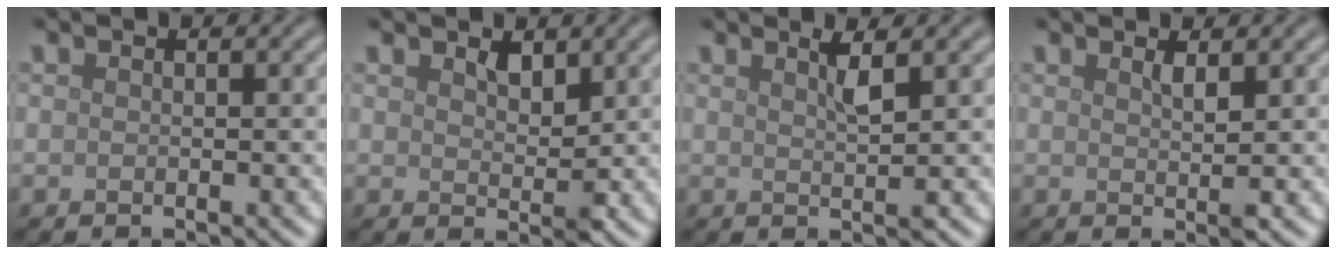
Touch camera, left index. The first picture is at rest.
{"total": 1.9, "force": [1.2, 0.9, 1.2], "torque": [-0.021, -0.006, 0.023]}
{"total": 2.0, "force": [1.0, 0.2, 1.7], "torque": [-0.027, -0.001, 0.014]}
{"total": 1.5, "force": [0.8, 0.2, 1.3], "torque": [-0.021, -0.002, 0.010]}